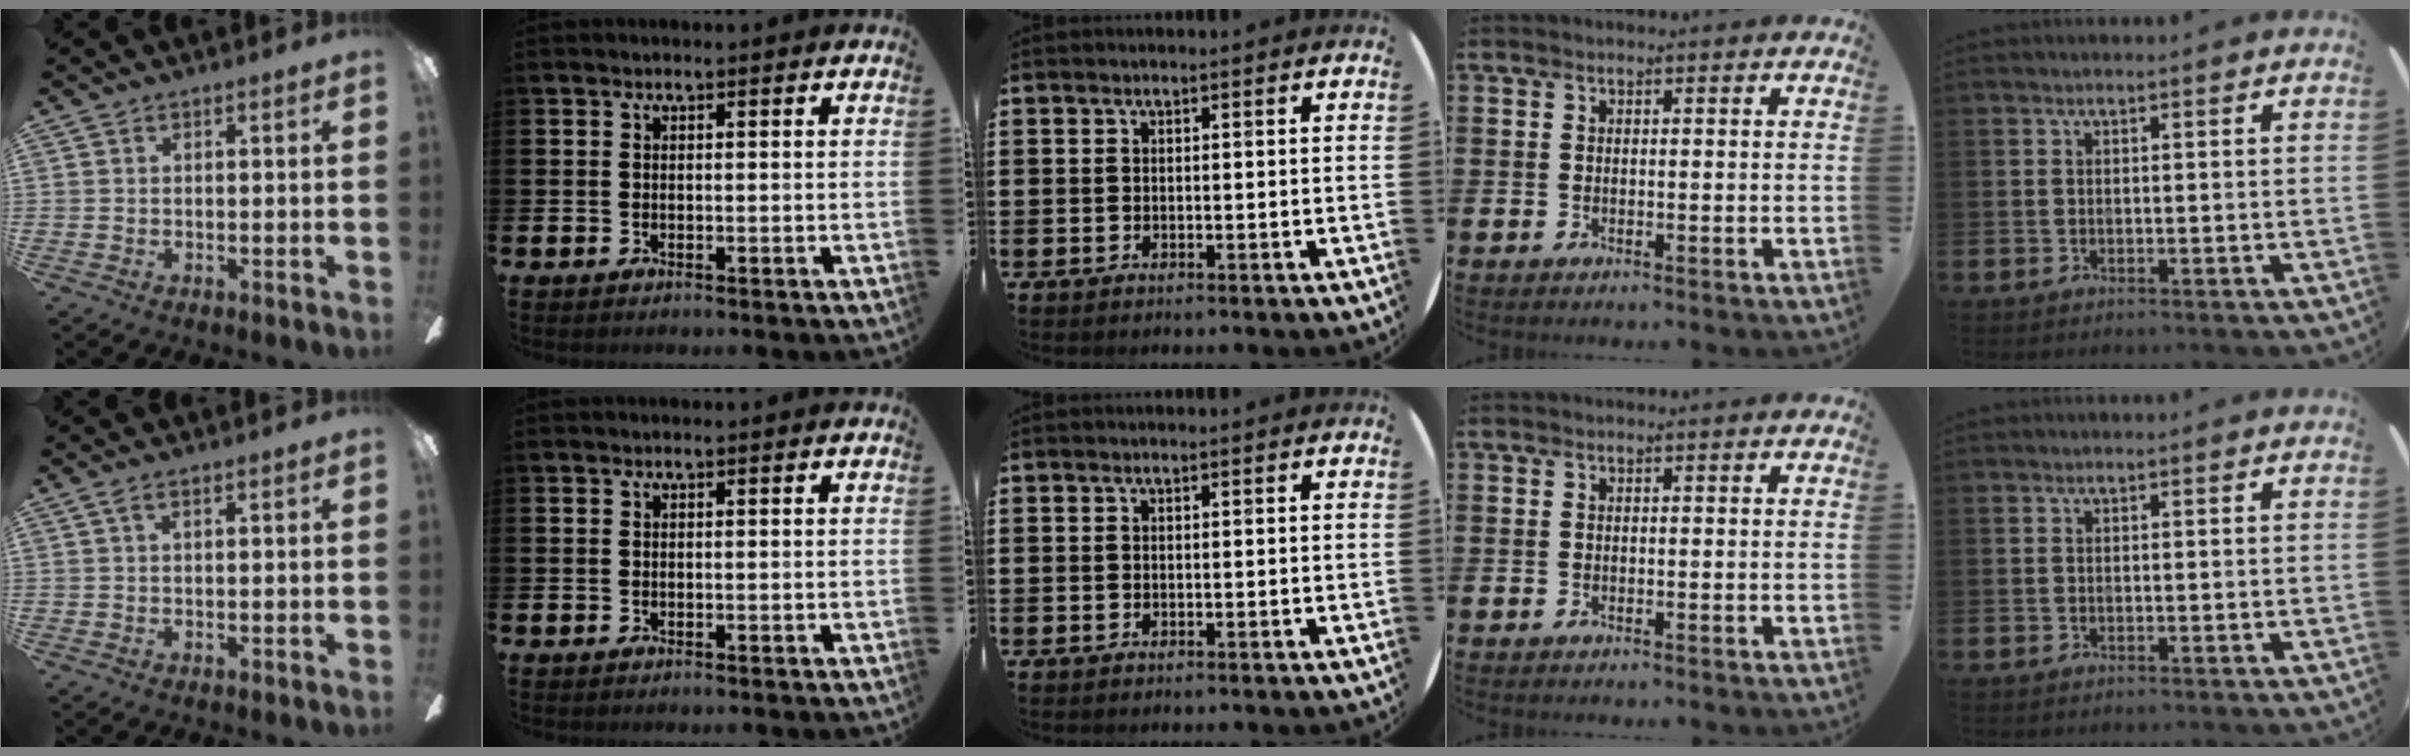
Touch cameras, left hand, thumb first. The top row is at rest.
{"thumb": {"total": 1.8, "force": [0.8, 0.5, 1.5], "torque": [-0.034, 0.004, 0.013]}}